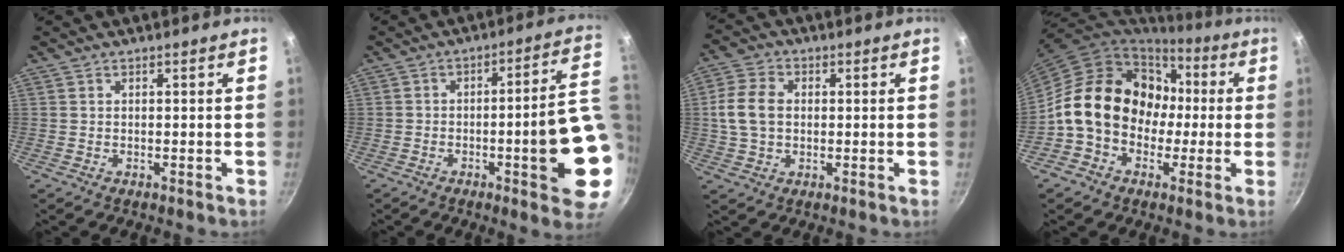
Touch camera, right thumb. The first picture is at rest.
{"total": 16.3, "force": [-3.2, 3.5, 15.6], "torque": [-0.182, 0.021, -0.042]}
{"total": 8.3, "force": [0.6, 6.1, 5.6], "torque": [-0.100, 0.011, 0.004]}
{"total": 18.2, "force": [-0.3, 14.6, 10.8], "torque": [-0.133, 0.055, -0.009]}